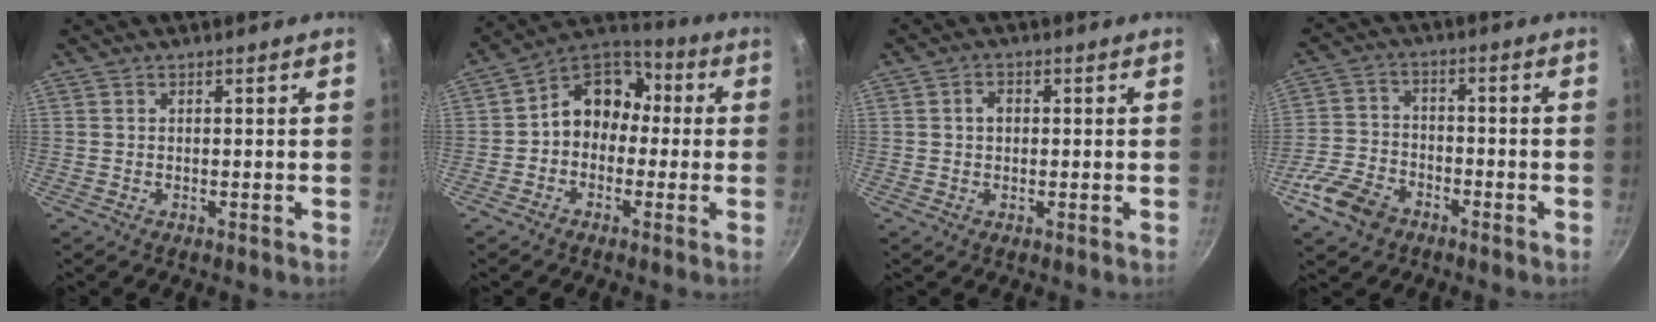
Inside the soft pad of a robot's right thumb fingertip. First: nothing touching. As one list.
[{"total": 11.1, "force": [-0.3, 9.0, 6.5], "torque": [-0.056, 0.046, -0.032]}, {"total": 2.5, "force": [0.3, 1.9, 1.6], "torque": [-0.015, 0.005, 0.003]}, {"total": 9.0, "force": [-5.1, 5.9, 4.5], "torque": [-0.079, 0.031, -0.107]}]